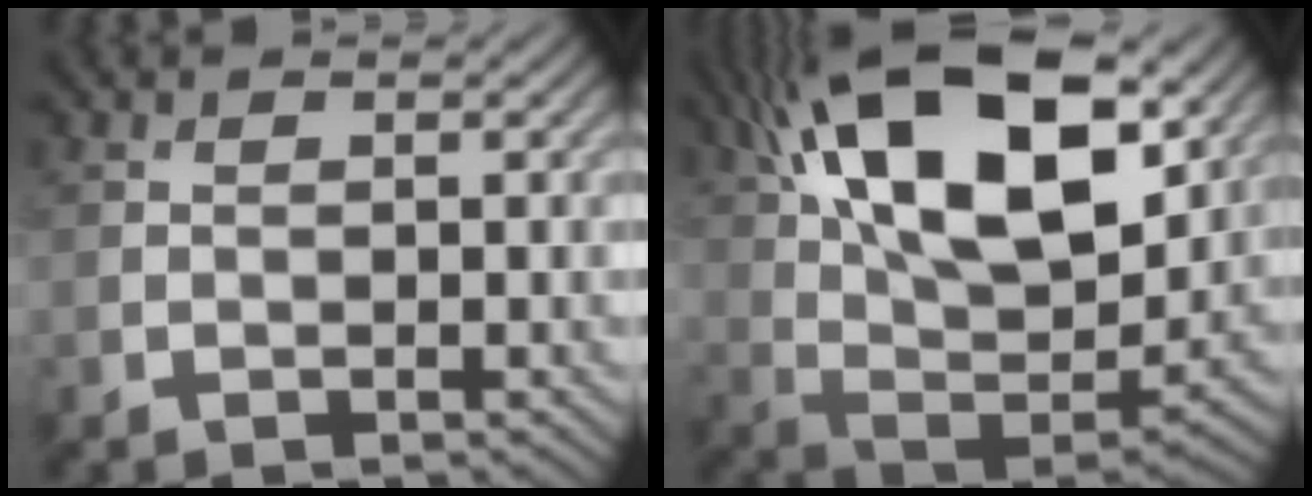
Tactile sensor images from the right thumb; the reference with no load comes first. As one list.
[{"total": 21.9, "force": [10.1, 10.1, 16.5], "torque": [-0.308, 0.052, 0.153]}]